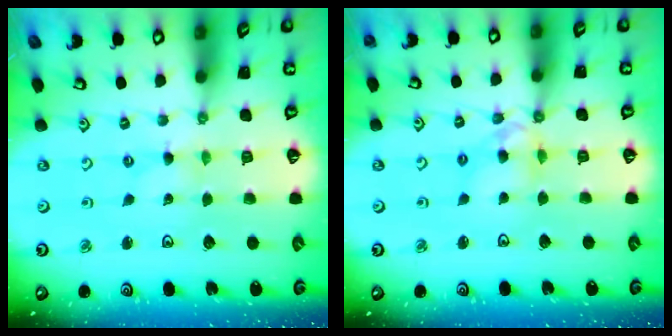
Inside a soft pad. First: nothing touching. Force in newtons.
{"total": 8.3, "press": 8.3, "slide": 1.0}